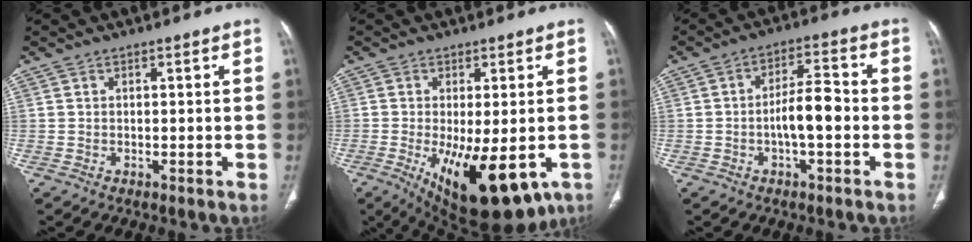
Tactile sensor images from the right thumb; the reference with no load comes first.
{"total": 17.6, "force": [-6.5, 7.3, 14.7], "torque": [-0.202, -0.019, -0.077]}
{"total": 7.4, "force": [-1.6, 2.7, 6.7], "torque": [-0.111, 0.026, -0.032]}